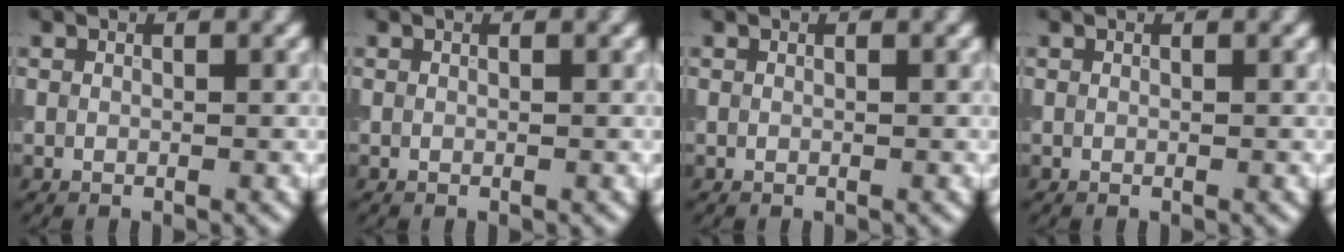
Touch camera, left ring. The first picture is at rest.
{"total": 0.0}
{"total": 0.0}
{"total": 0.0}